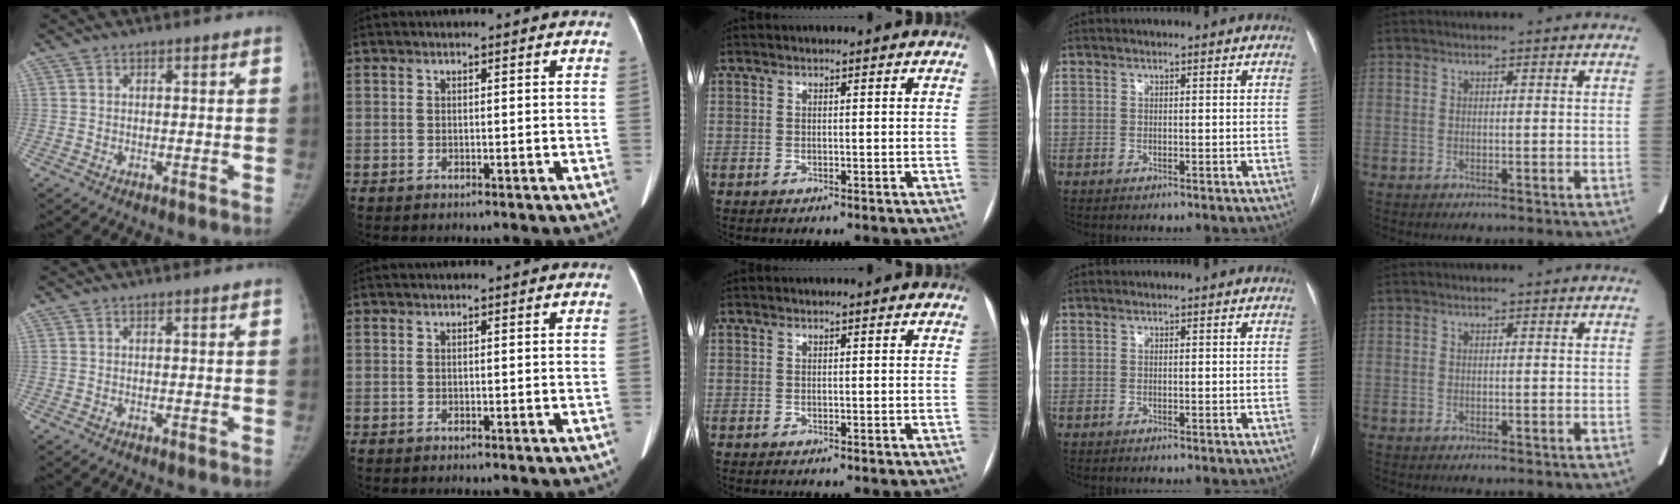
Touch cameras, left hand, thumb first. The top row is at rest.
{}